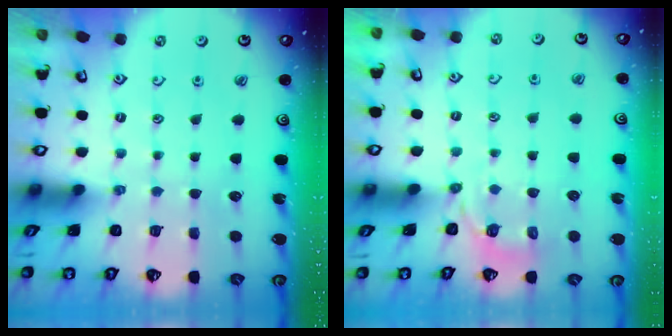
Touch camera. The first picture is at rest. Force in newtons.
{"total": 3.2, "press": 2.7, "slide": 1.8}